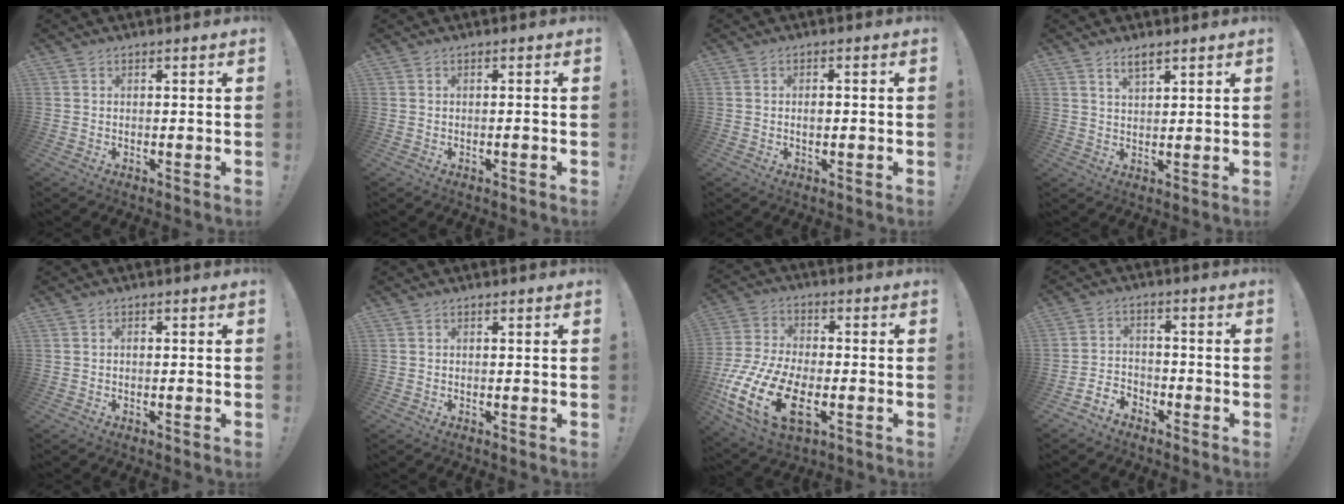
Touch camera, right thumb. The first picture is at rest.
{"total": 1.1, "force": [-0.8, -0.4, 0.5], "torque": [-0.014, 0.001, -0.014]}
{"total": 1.7, "force": [-0.6, 0.6, 1.5], "torque": [-0.025, 0.004, -0.013]}
{"total": 3.8, "force": [2.6, 1.6, 2.2], "torque": [-0.027, -0.015, 0.044]}
{"total": 0.9, "force": [-0.7, 0.2, 0.5], "torque": [-0.015, 0.004, -0.012]}
{"total": 0.0}
{"total": 19.3, "force": [-6.6, 10.6, 14.7], "torque": [-0.298, 0.029, -0.105]}
{"total": 5.1, "force": [-4.3, 2.6, 0.9], "torque": [-0.020, 0.013, -0.084]}